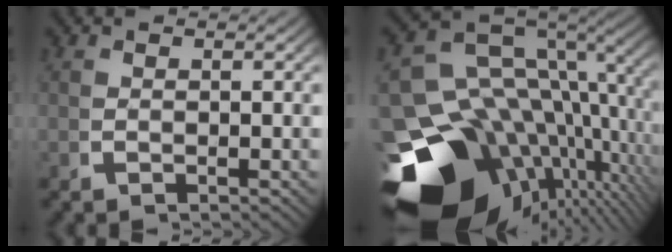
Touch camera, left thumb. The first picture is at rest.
{"total": 24.2, "force": [-6.3, 15.5, 17.5], "torque": [-0.295, -0.081, -0.062]}